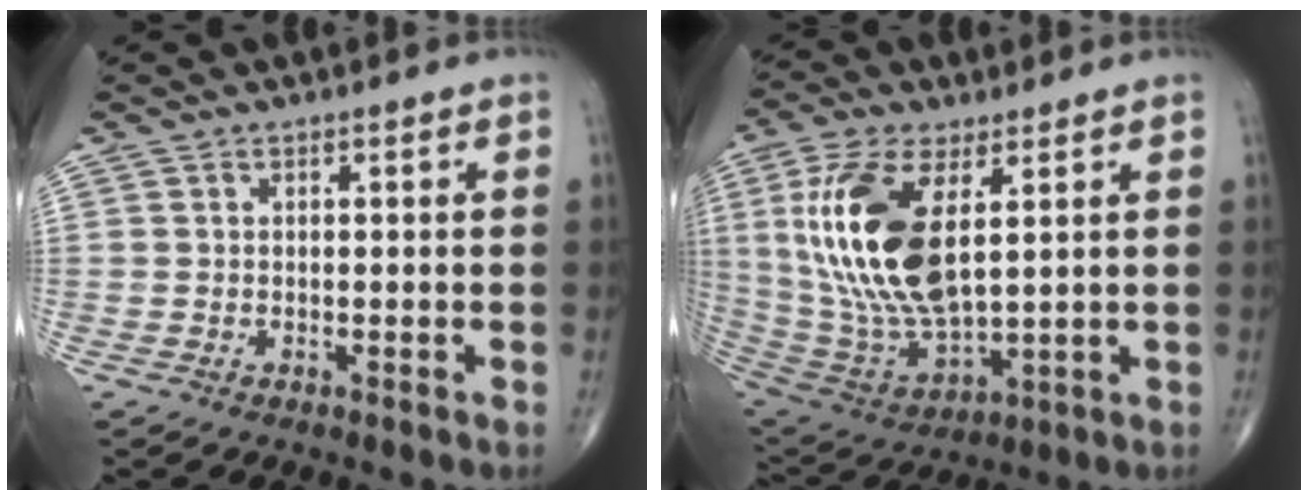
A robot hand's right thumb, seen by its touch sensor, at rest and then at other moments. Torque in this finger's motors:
{"motor_torque": [-0.69, 2.22, 2.11, 0.66, 0.65]}